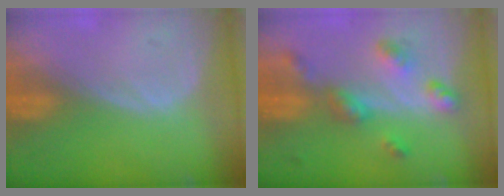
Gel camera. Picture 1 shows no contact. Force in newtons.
{"total": 6.6, "press": 5.9, "slide": 3.1}